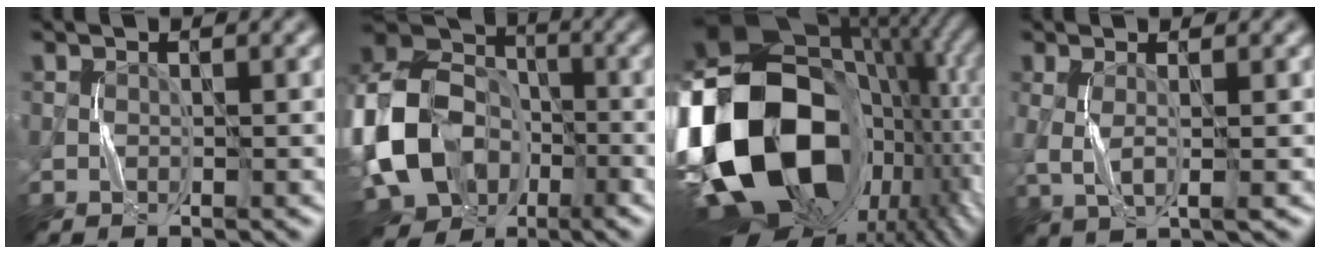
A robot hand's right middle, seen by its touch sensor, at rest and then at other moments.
{"total": 16.5, "force": [-4.1, 12.5, 10.0], "torque": [-0.221, -0.011, -0.073]}
{"total": 21.9, "force": [-2.9, 15.6, 15.0], "torque": [-0.301, -0.052, -0.025]}
{"total": 2.4, "force": [0.5, 0.8, 2.2], "torque": [-0.052, -0.004, 0.010]}